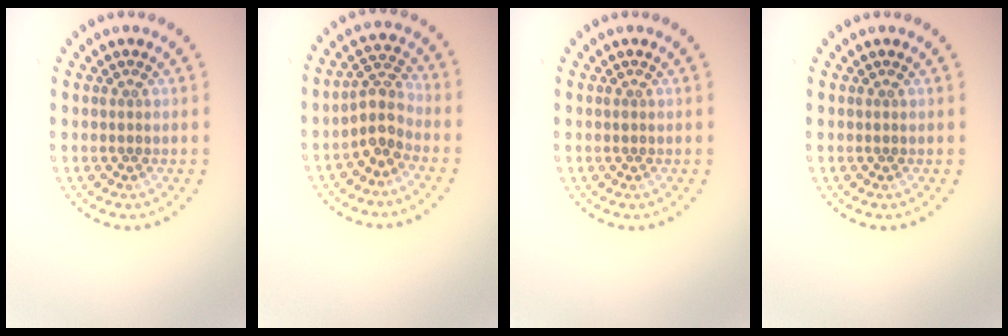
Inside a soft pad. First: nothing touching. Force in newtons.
{"total": 2.9, "press": 2.3, "slide": 1.7}
{"total": 0.0}
{"total": 0.0}